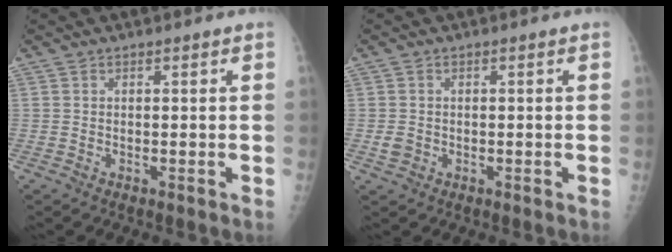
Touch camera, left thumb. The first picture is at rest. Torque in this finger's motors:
{"motor_torque": [-0.22, -0.13, 0.31, 0.10, 0.00]}